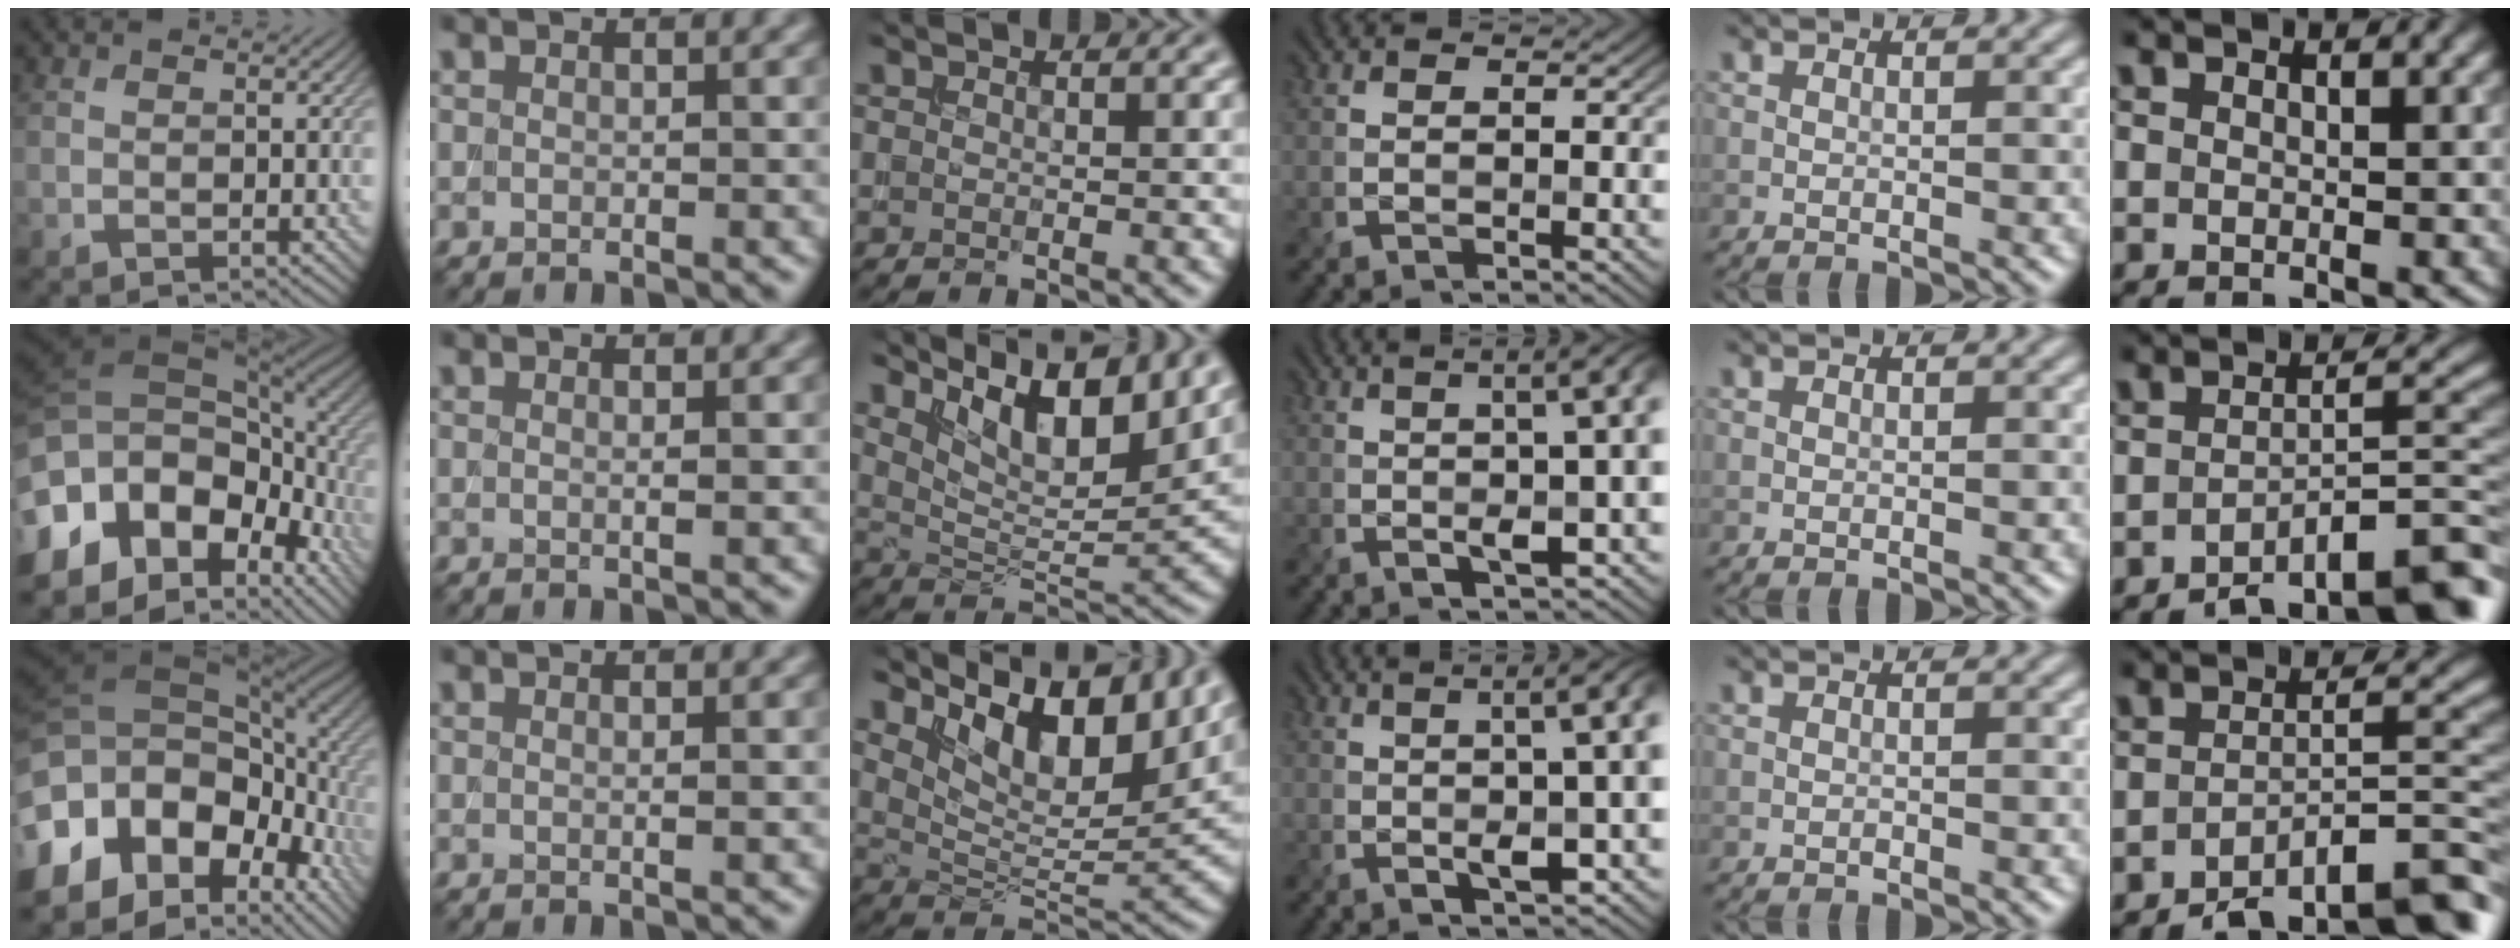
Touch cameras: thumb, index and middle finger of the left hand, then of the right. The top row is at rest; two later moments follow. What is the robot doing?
{"motion": "extract", "object": "backpack"}